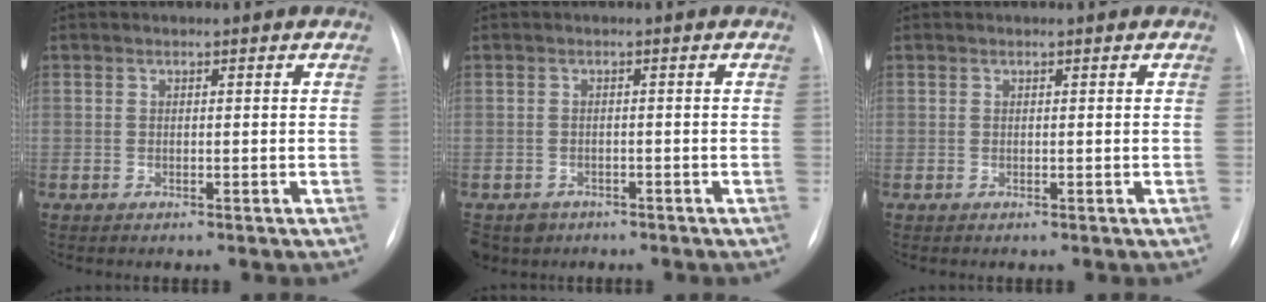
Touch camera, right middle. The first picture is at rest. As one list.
[{"total": 4.8, "force": [-3.2, 3.5, 0.6], "torque": [-0.009, 0.005, -0.048]}, {"total": 0.0}]